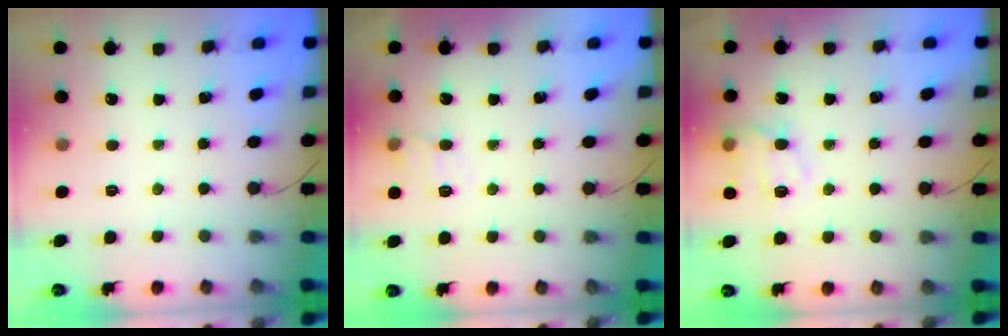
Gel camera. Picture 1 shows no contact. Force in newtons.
{"total": 9.3, "press": 9.2, "slide": 1.6}
{"total": 10.1, "press": 10.1, "slide": 0.8}